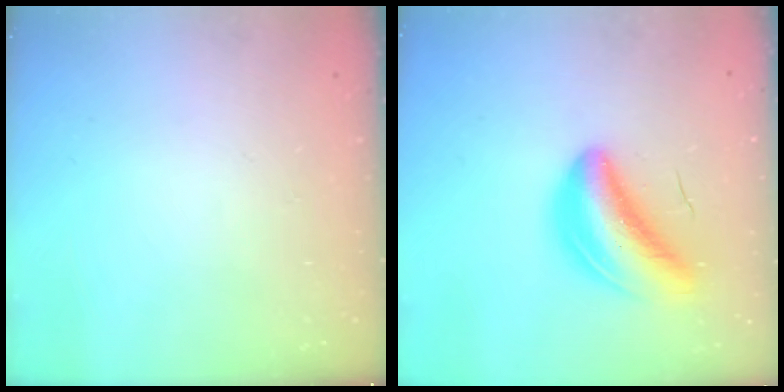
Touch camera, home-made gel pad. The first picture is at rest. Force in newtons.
{"total": 9.8, "press": 9.3, "slide": 2.9}